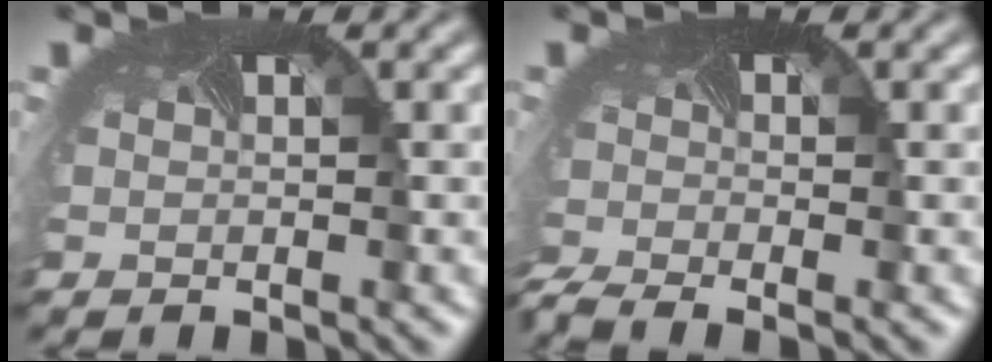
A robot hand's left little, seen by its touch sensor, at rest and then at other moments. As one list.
[{"total": 3.9, "force": [-3.4, 0.8, 1.8], "torque": [-0.052, -0.027, -0.067]}]